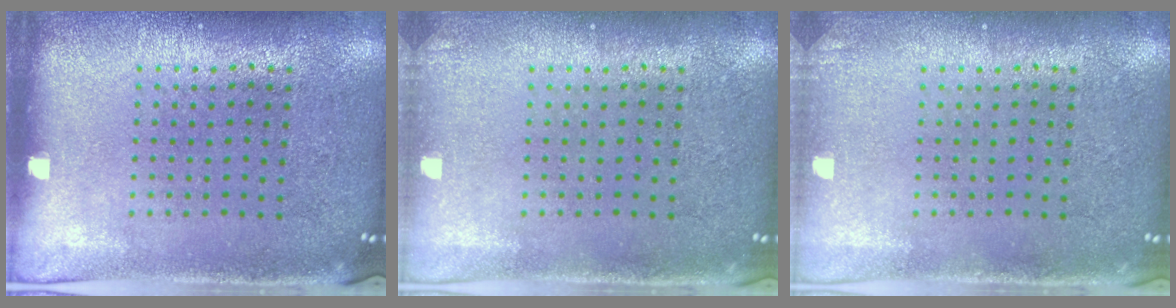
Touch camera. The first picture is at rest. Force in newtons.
{"total": 0.6, "press": 0.6, "slide": 0.0}
{"total": 0.7, "press": 0.7, "slide": 0.1}